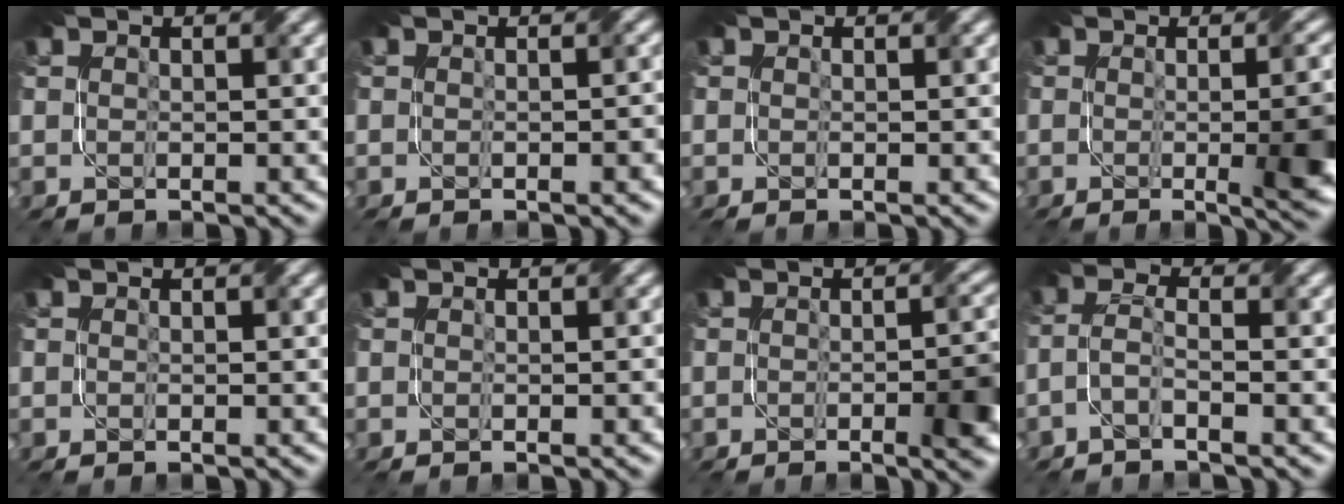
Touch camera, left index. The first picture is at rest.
{"total": 2.1, "force": [-0.2, 0.8, 1.9], "torque": [-0.005, 0.003, -0.007]}
{"total": 0.0}
{"total": 9.4, "force": [-0.8, 3.2, 8.8], "torque": [-0.078, -0.001, -0.010]}
{"total": 0.0}
{"total": 1.3, "force": [-0.2, 0.4, 1.2], "torque": [-0.012, -0.007, -0.005]}
{"total": 6.3, "force": [-1.4, 1.8, 5.8], "torque": [-0.068, -0.011, -0.014]}
{"total": 1.8, "force": [-1.2, 0.3, 1.2], "torque": [-0.034, 0.010, -0.033]}